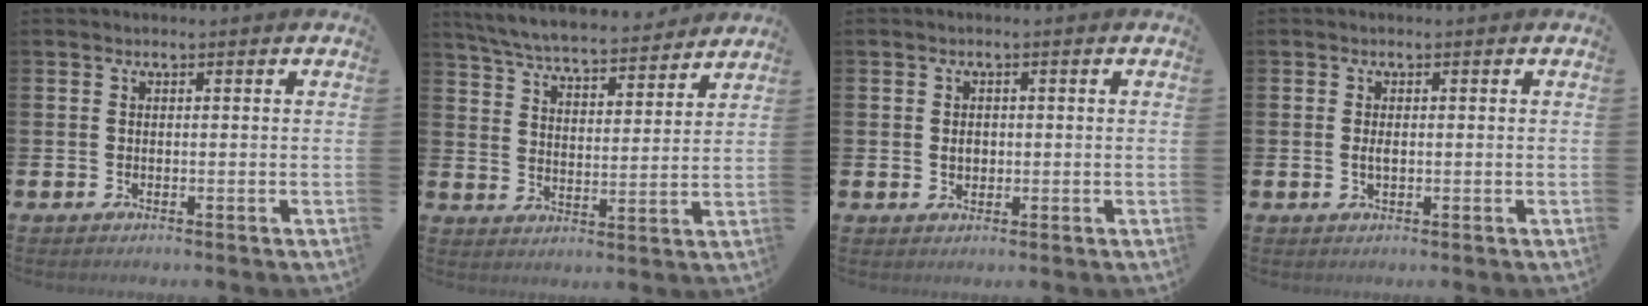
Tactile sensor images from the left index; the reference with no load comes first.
{"total": 6.5, "force": [6.3, 0.7, 1.6], "torque": [-0.057, -0.044, 0.109]}
{"total": 1.5, "force": [0.2, 1.2, 0.8], "torque": [-0.007, 0.005, 0.000]}
{"total": 1.2, "force": [0.0, 0.5, 1.1], "torque": [-0.019, 0.003, -0.002]}